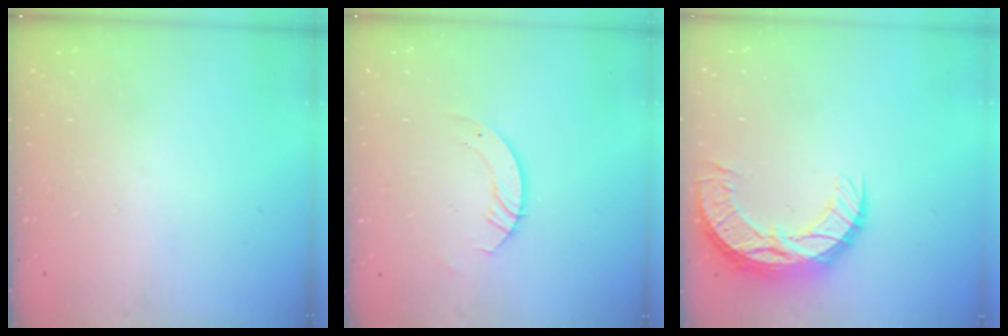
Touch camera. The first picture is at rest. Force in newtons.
{"total": 3.5, "press": 3.5, "slide": 0.4}
{"total": 12.2, "press": 12.2, "slide": 0.8}